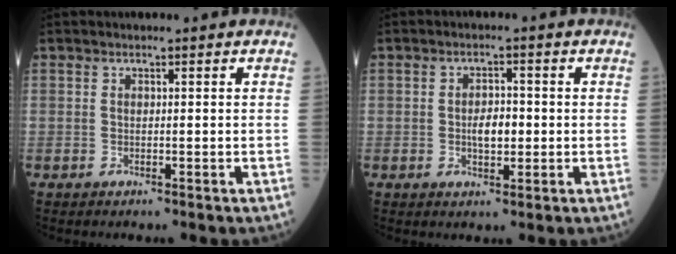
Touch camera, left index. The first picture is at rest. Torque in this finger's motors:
{"motor_torque": [0.66, 0.06, 0.11, 0.07]}